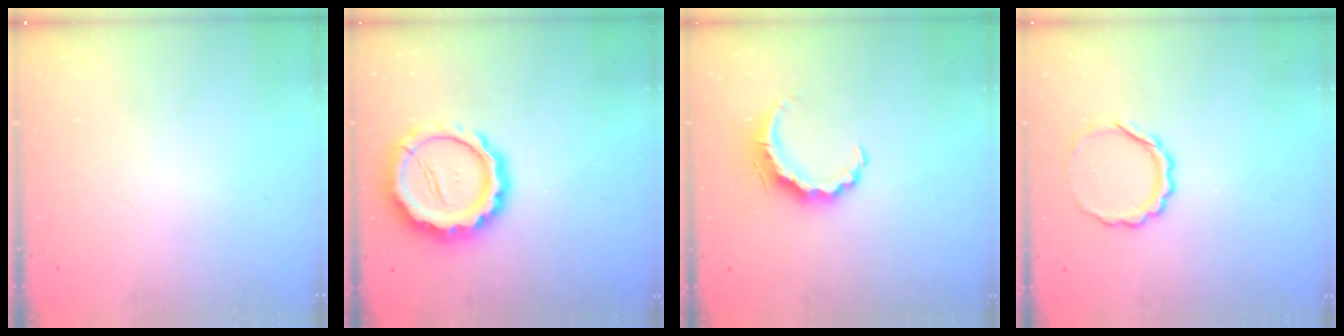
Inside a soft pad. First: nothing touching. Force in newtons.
{"total": 15.6, "press": 15.4, "slide": 2.8}
{"total": 7.6, "press": 7.6, "slide": 0.3}
{"total": 7.3, "press": 7.3, "slide": 0.8}